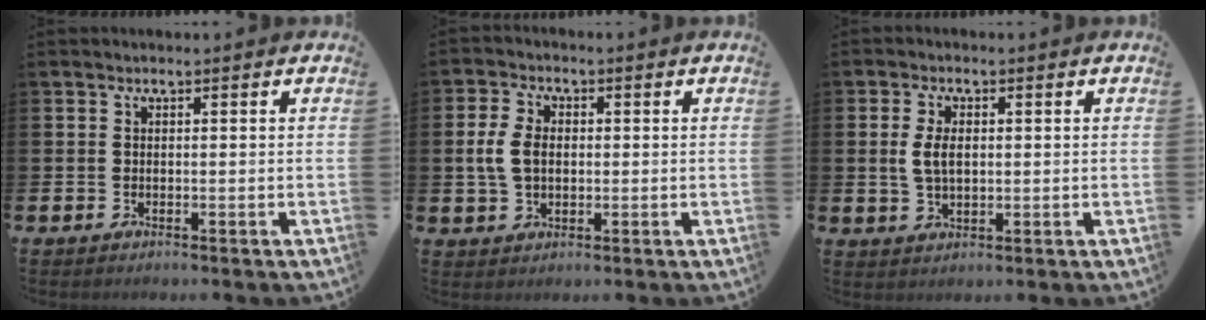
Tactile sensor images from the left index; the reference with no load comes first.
{"total": 4.8, "force": [0.4, 3.4, 3.4], "torque": [-0.062, 0.005, 0.001]}
{"total": 4.0, "force": [0.9, 2.3, 3.2], "torque": [-0.050, 0.003, 0.011]}